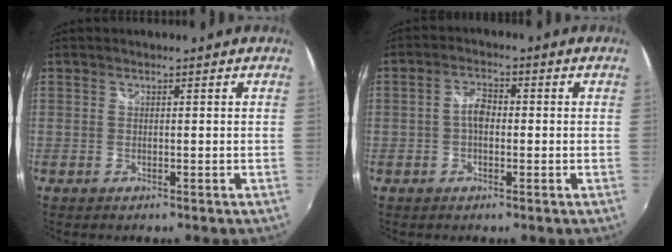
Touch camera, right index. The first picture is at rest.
{"total": 3.4, "force": [-0.5, 2.1, 2.6], "torque": [-0.050, 0.011, -0.010]}